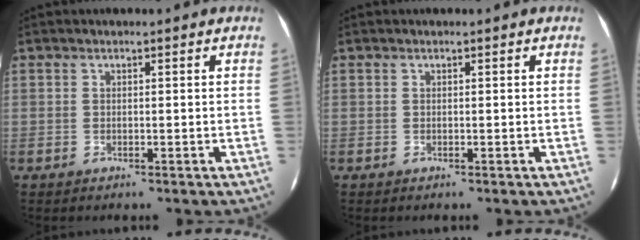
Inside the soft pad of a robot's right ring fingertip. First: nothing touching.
{"total": 0.0}